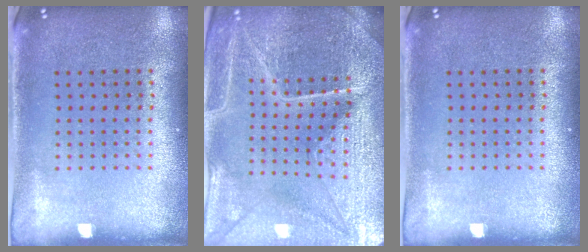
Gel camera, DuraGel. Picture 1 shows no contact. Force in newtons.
{"total": 5.4, "press": 5.0, "slide": 2.0}
{"total": 0.0}